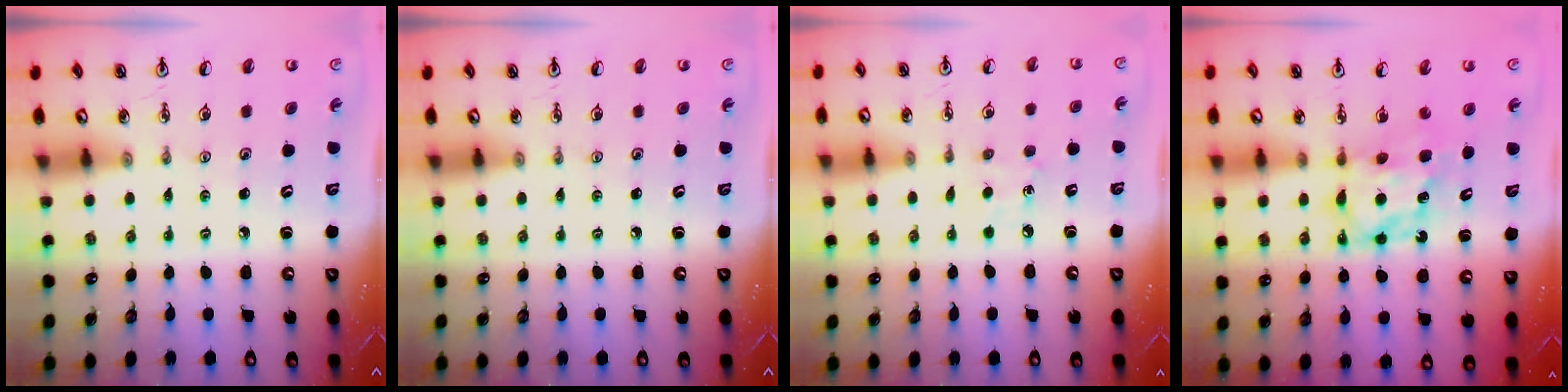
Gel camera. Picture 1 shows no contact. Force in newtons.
{"total": 0.0}
{"total": 4.8, "press": 4.8, "slide": 0.5}
{"total": 6.8, "press": 6.7, "slide": 0.6}